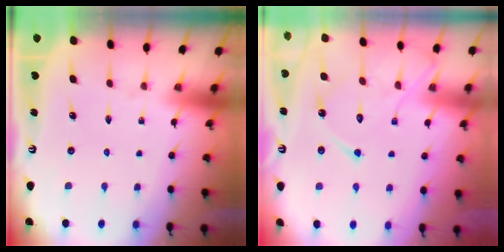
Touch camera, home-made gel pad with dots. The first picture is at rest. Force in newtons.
{"total": 12.8, "press": 12.8, "slide": 0.6}